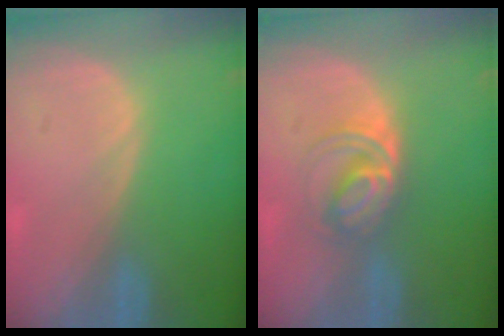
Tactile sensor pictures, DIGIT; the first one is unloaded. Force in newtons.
{"total": 5.4, "press": 5.3, "slide": 1.1}